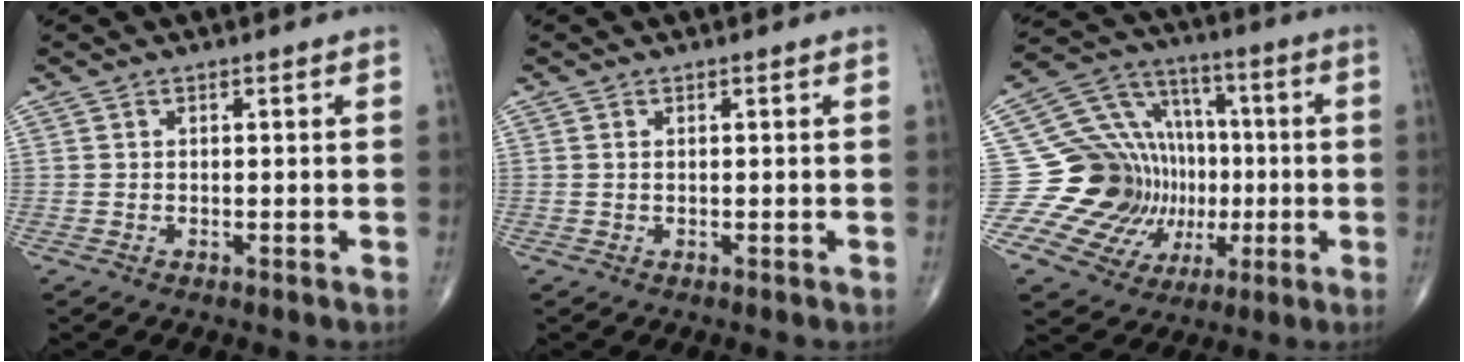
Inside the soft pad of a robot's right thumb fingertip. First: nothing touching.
{"total": 0.0}
{"total": 19.9, "force": [-2.1, 17.0, 10.0], "torque": [-0.119, 0.048, -0.023]}